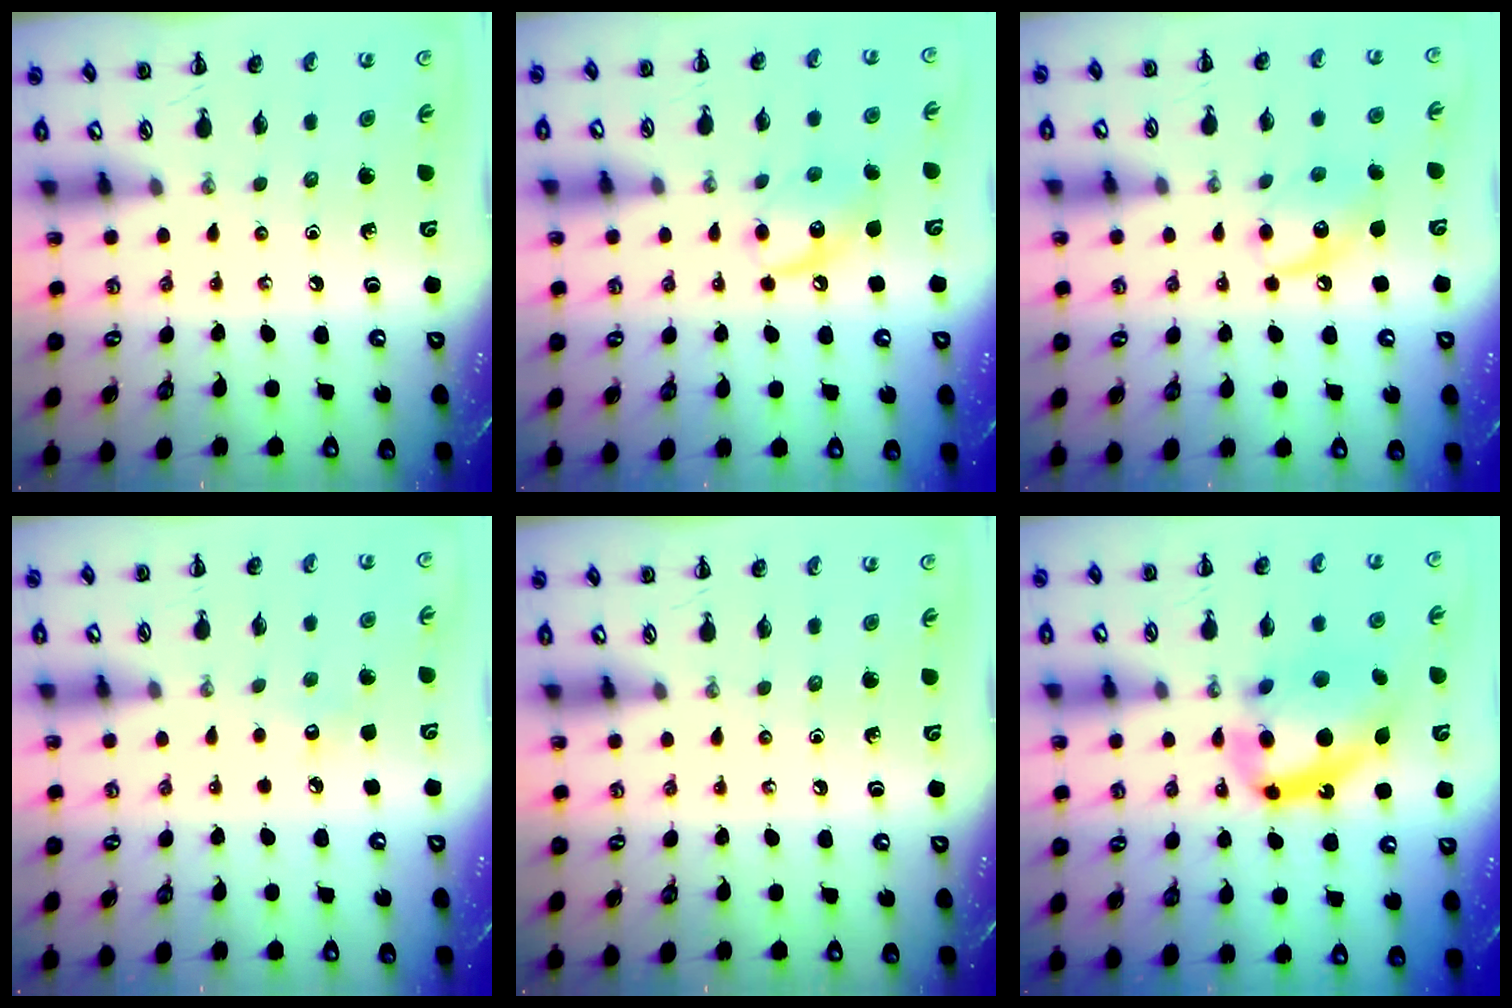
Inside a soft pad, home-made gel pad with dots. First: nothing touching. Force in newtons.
{"total": 10.7, "press": 10.6, "slide": 0.7}
{"total": 10.7, "press": 10.6, "slide": 0.7}
{"total": 4.4, "press": 4.3, "slide": 1.2}
{"total": 0.0}
{"total": 15.6, "press": 15.1, "slide": 4.2}